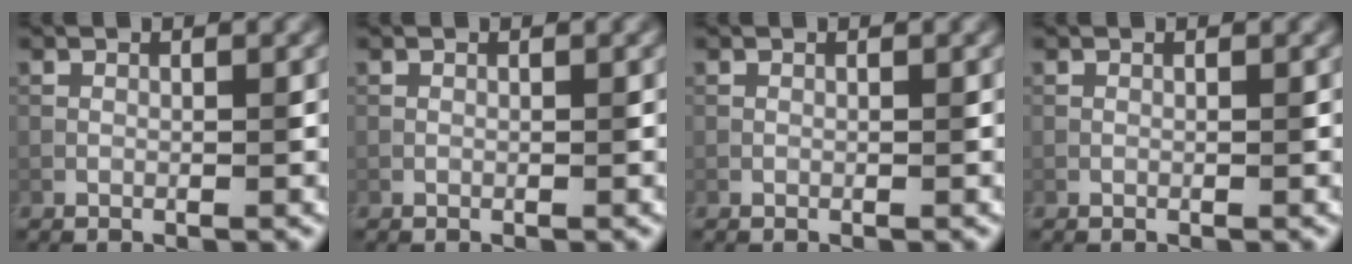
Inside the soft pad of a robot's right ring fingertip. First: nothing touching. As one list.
[{"total": 0.0}, {"total": 0.0}, {"total": 0.0}]